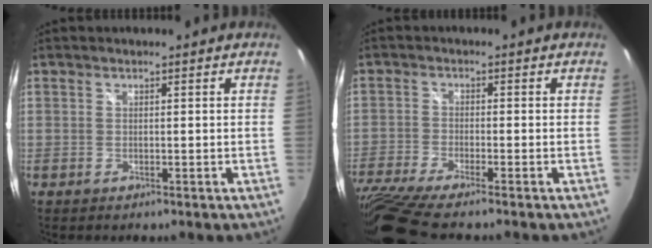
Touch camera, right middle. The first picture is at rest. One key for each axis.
{"total": 11.1, "fx": -9.3, "fy": 0.3, "fz": 6.1, "tx": -0.146, "ty": -0.050, "tz": -0.169}